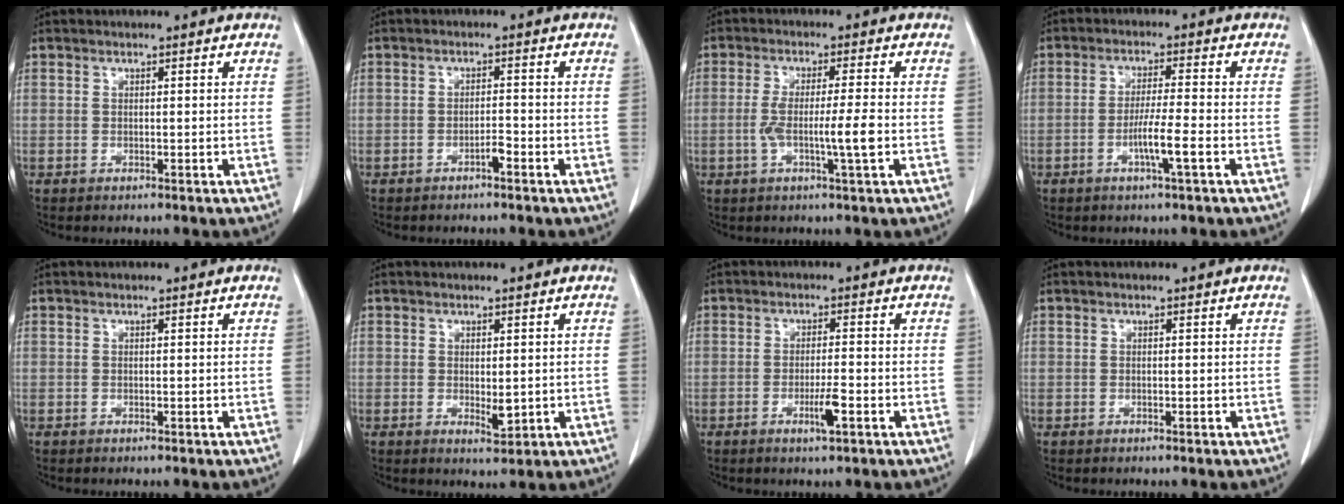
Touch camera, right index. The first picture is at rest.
{"total": 1.5, "force": [-1.1, 0.2, 1.1], "torque": [-0.019, 0.002, -0.018]}
{"total": 6.2, "force": [-1.4, -0.3, 6.0], "torque": [-0.115, -0.004, -0.024]}
{"total": 5.1, "force": [-1.9, -0.4, 4.7], "torque": [-0.084, -0.006, -0.036]}
{"total": 0.0}
{"total": 2.4, "force": [-0.1, 1.1, 2.2], "torque": [-0.033, -0.007, 0.004]}
{"total": 3.7, "force": [-1.6, 0.1, 3.3], "torque": [-0.062, -0.005, -0.029]}
{"total": 0.0}